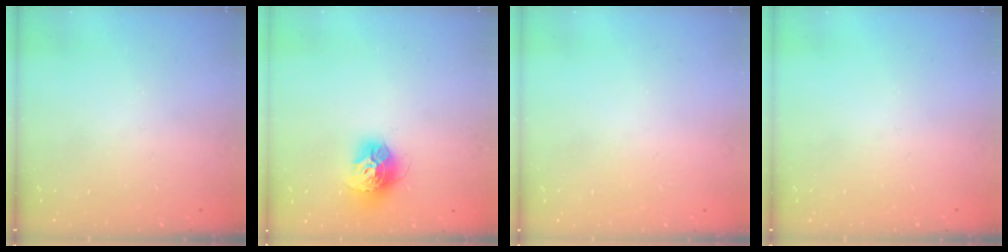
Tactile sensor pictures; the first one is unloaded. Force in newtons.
{"total": 12.8, "press": 12.8, "slide": 1.1}
{"total": 0.8, "press": 0.8, "slide": 0.0}
{"total": 0.0}